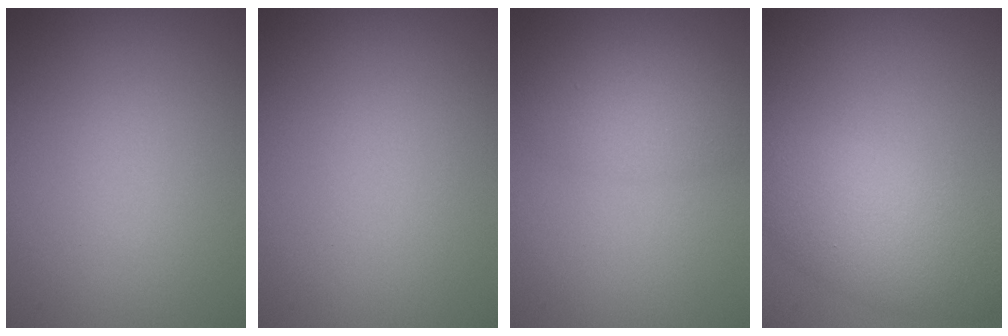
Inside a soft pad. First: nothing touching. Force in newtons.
{"total": 0.0}
{"total": 2.8, "press": 2.8, "slide": 0.1}
{"total": 4.8, "press": 4.8, "slide": 0.1}